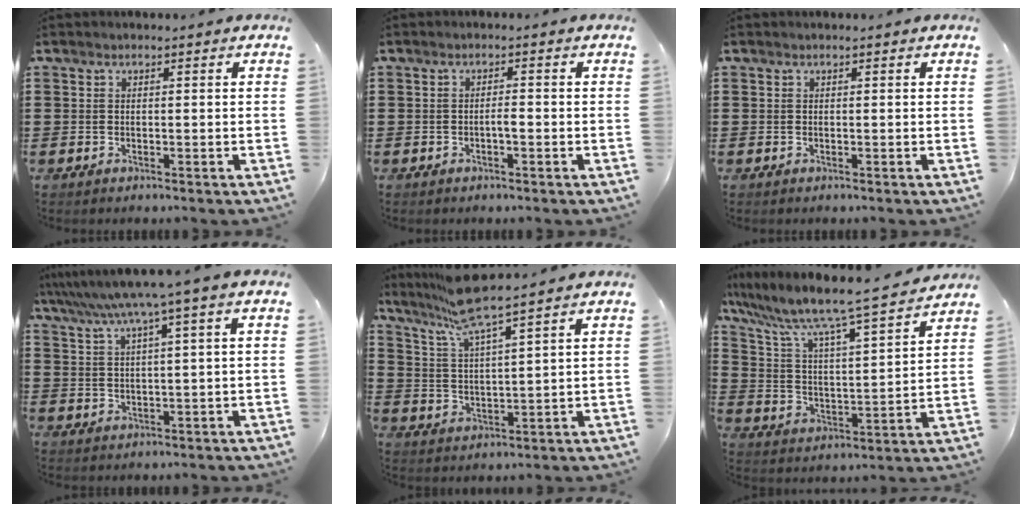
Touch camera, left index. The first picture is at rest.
{"total": 1.5, "force": [-0.6, 0.2, 1.4], "torque": [-0.026, -0.001, -0.011]}
{"total": 0.0}
{"total": 5.6, "force": [3.4, -0.8, 4.4], "torque": [-0.097, -0.020, 0.053]}
{"total": 7.7, "force": [6.4, -0.4, 4.2], "torque": [-0.104, -0.026, 0.112]}
{"total": 8.6, "force": [7.5, 0.1, 4.1], "torque": [-0.115, -0.061, 0.118]}